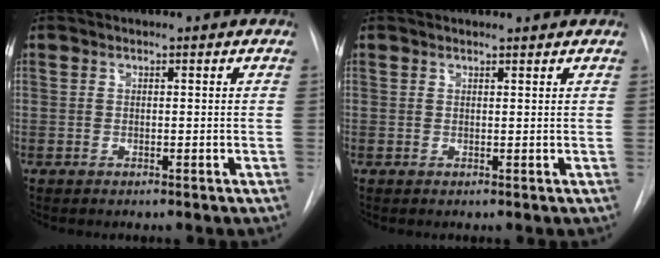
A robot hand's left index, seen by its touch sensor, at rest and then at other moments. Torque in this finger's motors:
{"motor_torque": [0.35, -0.37, -0.01, -0.01]}